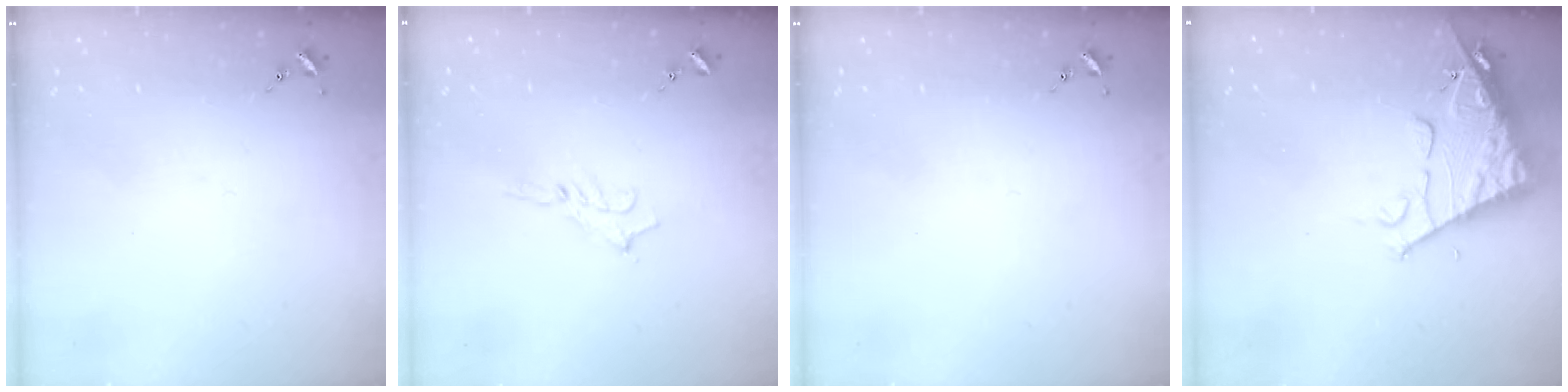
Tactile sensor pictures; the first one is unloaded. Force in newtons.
{"total": 6.2, "press": 6.2, "slide": 0.6}
{"total": 0.0}
{"total": 12.3, "press": 12.2, "slide": 1.6}